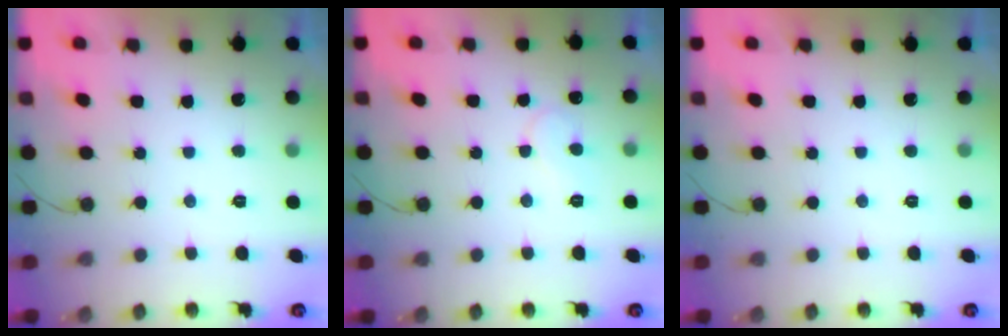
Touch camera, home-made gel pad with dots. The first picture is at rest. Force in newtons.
{"total": 5.7, "press": 5.7, "slide": 0.6}
{"total": 1.8, "press": 1.8, "slide": 0.0}